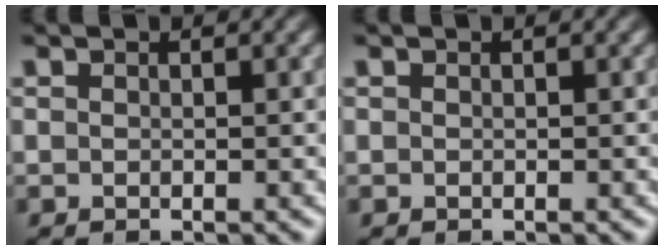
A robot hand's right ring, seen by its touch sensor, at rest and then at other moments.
{"total": 0.0}